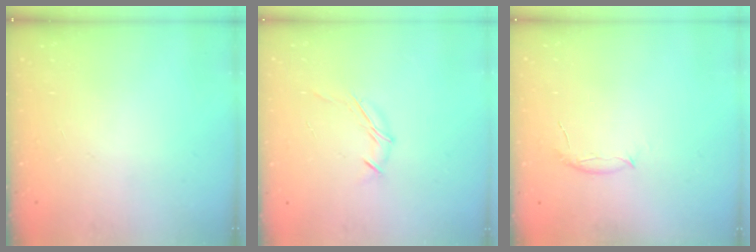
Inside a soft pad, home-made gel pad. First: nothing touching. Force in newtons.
{"total": 5.7, "press": 5.6, "slide": 0.7}
{"total": 5.6, "press": 5.5, "slide": 0.9}